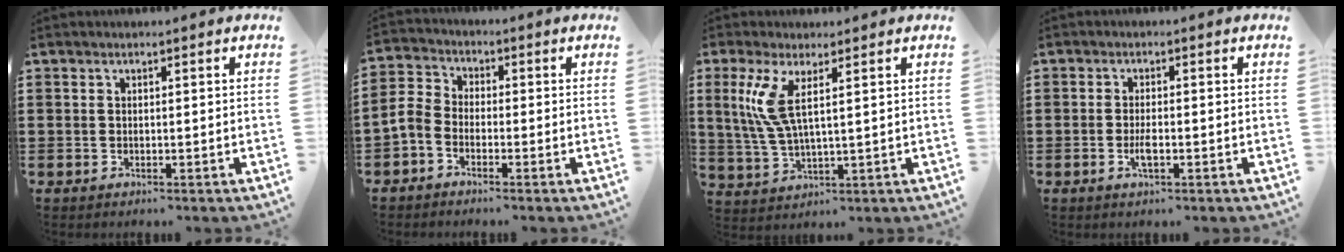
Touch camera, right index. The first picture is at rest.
{"total": 3.8, "force": [-2.7, 2.1, 1.6], "torque": [-0.055, 0.001, -0.061]}
{"total": 6.5, "force": [2.4, 1.5, 5.9], "torque": [-0.152, -0.012, 0.033]}
{"total": 2.5, "force": [-0.8, 0.6, 2.3], "torque": [-0.050, -0.004, -0.015]}